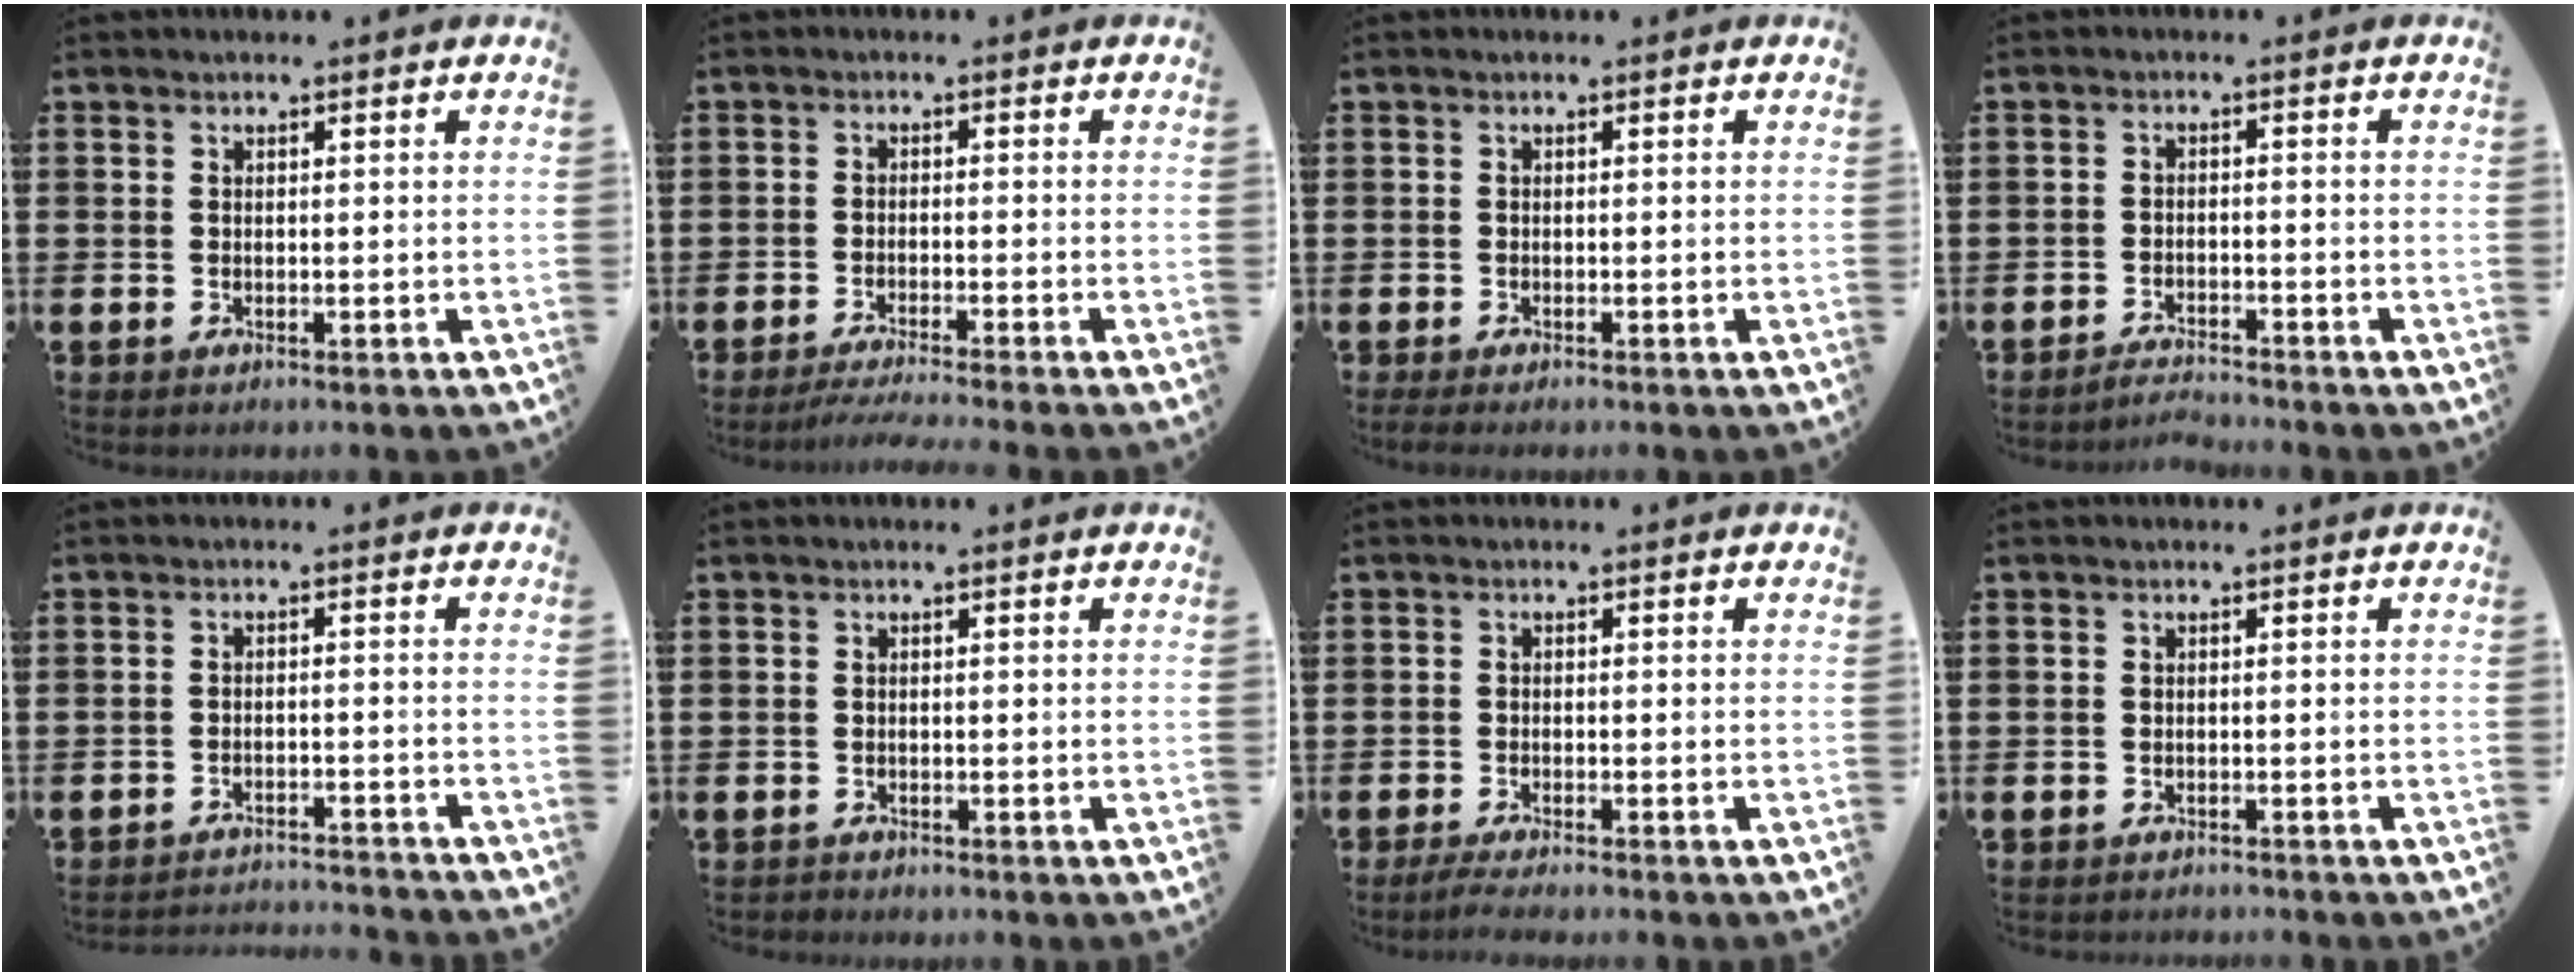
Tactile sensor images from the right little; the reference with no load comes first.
{"total": 2.3, "force": [-2.0, -0.2, 1.2], "torque": [-0.017, 0.000, -0.037]}
{"total": 0.7, "force": [-0.5, 0.1, 0.4], "torque": [-0.007, -0.001, -0.010]}
{"total": 2.2, "force": [-2.2, -0.2, 0.1], "torque": [-0.005, 0.003, -0.047]}
{"total": 2.4, "force": [-2.4, -0.1, -0.1], "torque": [-0.003, 0.003, -0.051]}
{"total": 0.5, "force": [-0.5, 0.1, -0.1], "torque": [0.000, -0.001, -0.011]}
{"total": 1.7, "force": [-1.3, 0.0, 1.0], "torque": [-0.015, 0.000, -0.025]}
{"total": 0.6, "force": [-0.6, 0.0, -0.1], "torque": [-0.001, -0.002, -0.013]}